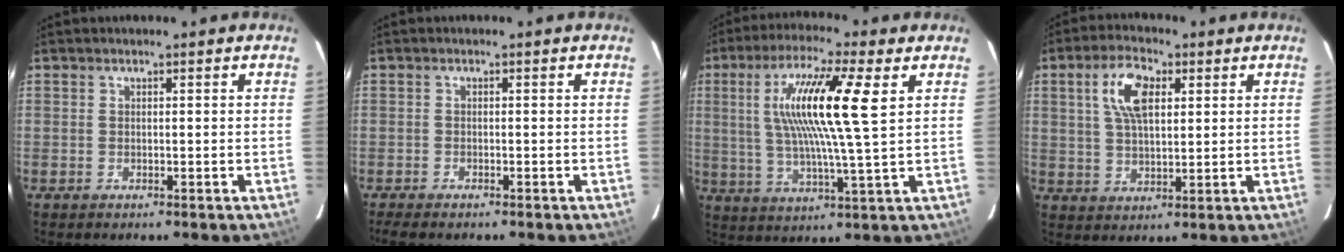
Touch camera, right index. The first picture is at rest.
{"total": 3.4, "force": [-2.9, 0.7, 1.6], "torque": [-0.041, -0.015, -0.051]}
{"total": 15.6, "force": [4.5, 0.9, 14.9], "torque": [-0.268, 0.007, 0.078]}
{"total": 8.5, "force": [2.9, 4.0, 6.9], "torque": [-0.132, 0.015, 0.056]}